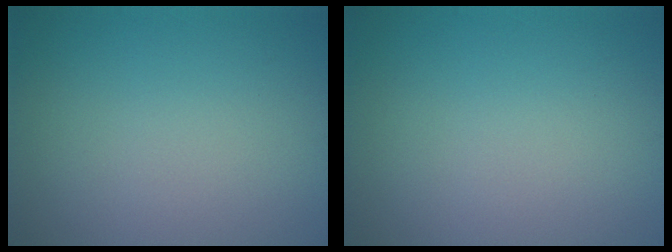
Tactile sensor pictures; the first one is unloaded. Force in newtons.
{"total": 0.0}